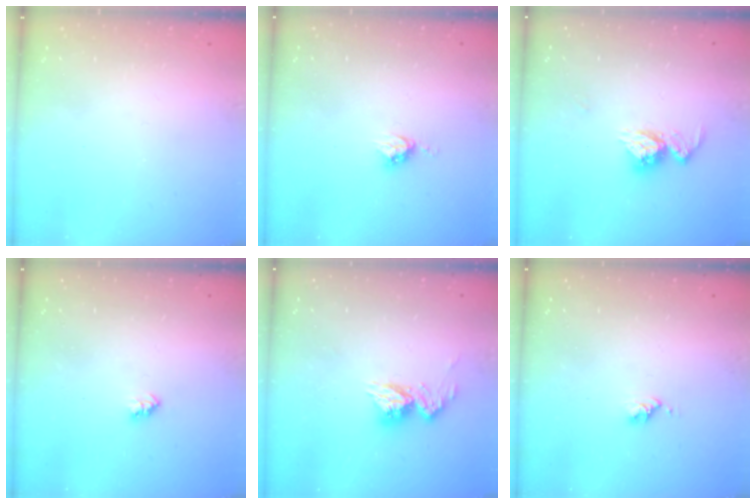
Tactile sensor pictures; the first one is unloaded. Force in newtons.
{"total": 4.9, "press": 4.9, "slide": 0.1}
{"total": 10.0, "press": 10.0, "slide": 0.8}
{"total": 2.6, "press": 2.6, "slide": 0.4}
{"total": 10.7, "press": 10.7, "slide": 1.0}
{"total": 2.8, "press": 2.8, "slide": 0.3}